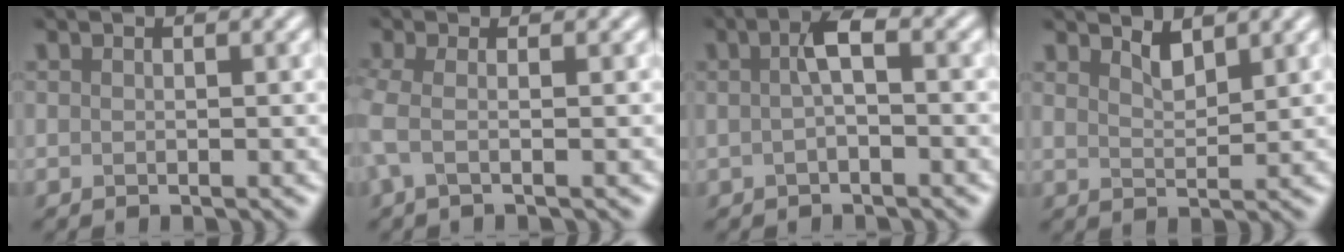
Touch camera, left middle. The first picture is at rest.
{"total": 1.1, "force": [-0.6, -0.2, 1.0], "torque": [-0.040, -0.004, -0.005]}
{"total": 1.3, "force": [0.0, -0.2, 1.2], "torque": [-0.046, 0.014, 0.014]}
{"total": 1.5, "force": [1.4, -0.3, -0.3], "torque": [-0.014, 0.008, 0.042]}